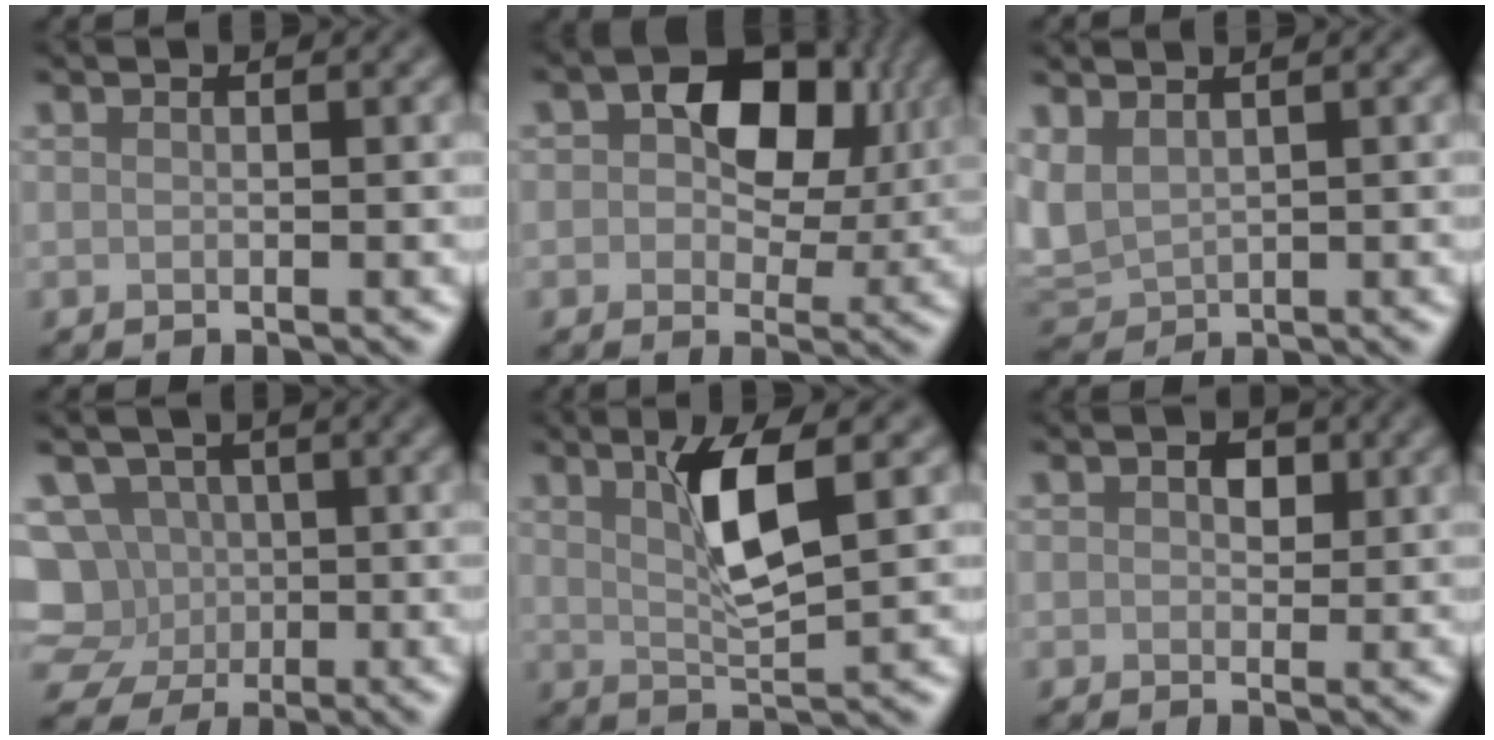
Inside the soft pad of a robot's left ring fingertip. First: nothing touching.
{"total": 8.5, "force": [2.3, 5.7, 5.9], "torque": [-0.075, 0.012, 0.030]}
{"total": 3.4, "force": [0.7, 2.5, 2.1], "torque": [-0.058, -0.003, 0.017]}
{"total": 7.6, "force": [-1.1, 7.3, 1.9], "torque": [-0.031, 0.027, -0.043]}
{"total": 4.3, "force": [1.6, 0.7, 3.9], "torque": [-0.077, 0.005, 0.035]}
{"total": 1.8, "force": [0.8, 1.3, 0.9], "torque": [-0.003, 0.008, 0.005]}